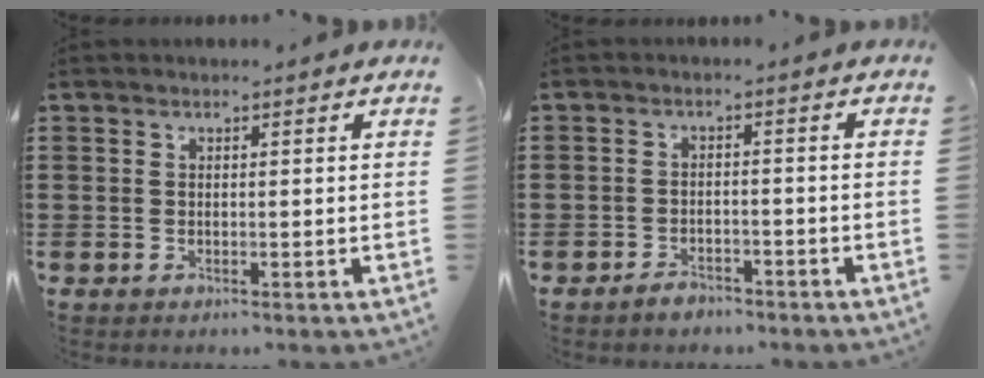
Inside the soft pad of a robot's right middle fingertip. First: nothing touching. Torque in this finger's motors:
{"motor_torque": [2.14, 0.00, 0.01, -0.01]}